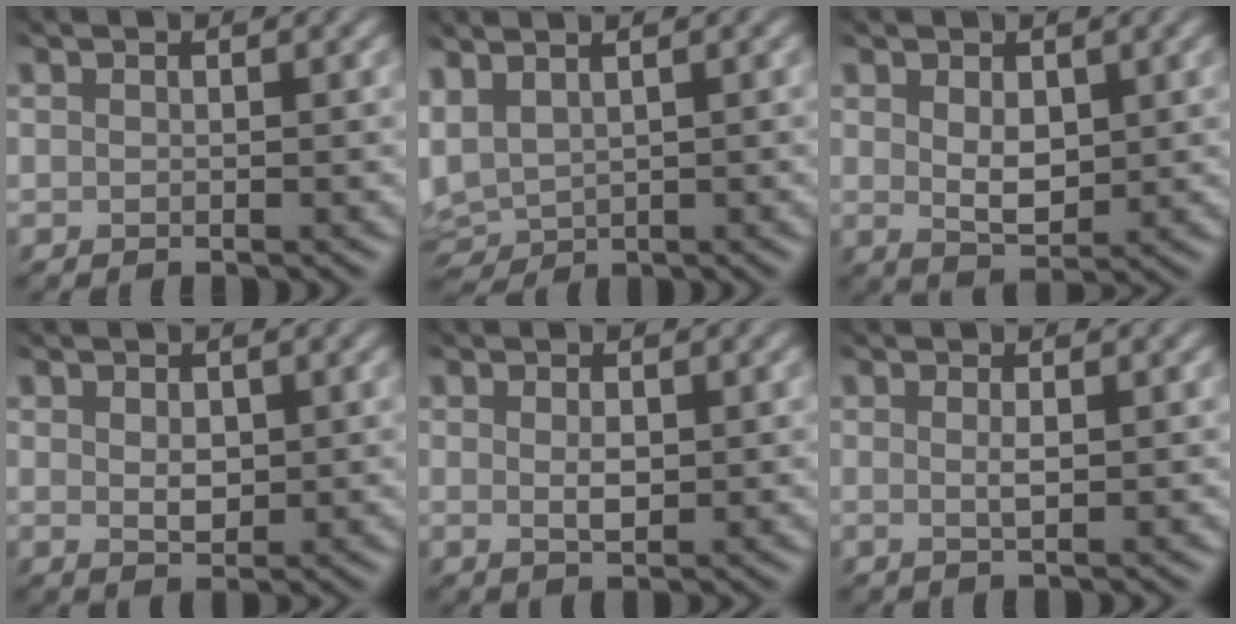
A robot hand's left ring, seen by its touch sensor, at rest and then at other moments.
{"total": 3.0, "force": [0.7, 1.8, 2.3], "torque": [-0.071, 0.004, 0.015]}
{"total": 2.9, "force": [0.4, 1.7, 2.3], "torque": [-0.054, -0.013, 0.013]}
{"total": 1.8, "force": [0.2, 1.1, 1.4], "torque": [-0.038, -0.011, 0.011]}
{"total": 1.3, "force": [0.2, 0.6, 1.1], "torque": [-0.029, -0.011, 0.007]}
{"total": 1.1, "force": [0.3, 0.4, 1.1], "torque": [-0.010, -0.002, -0.004]}